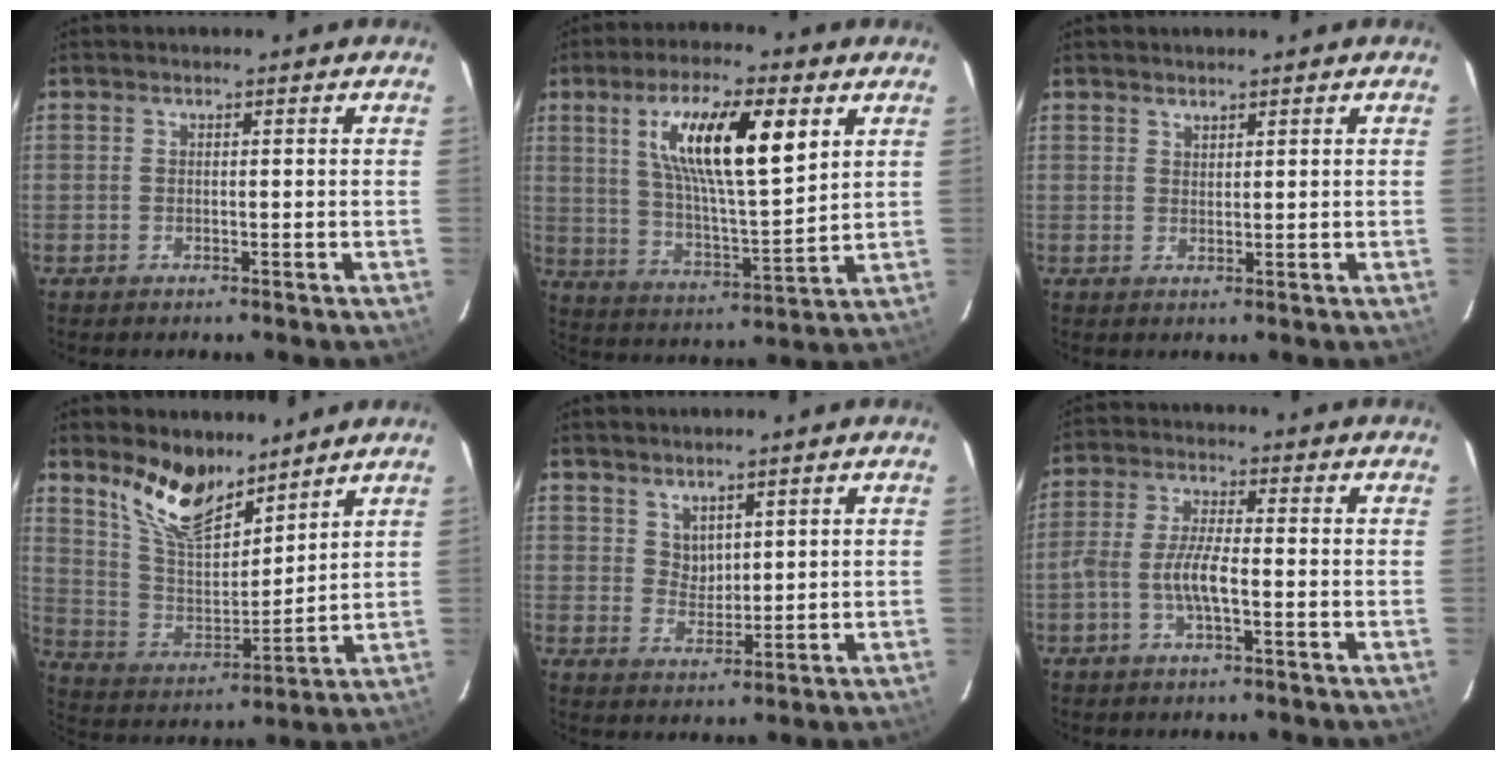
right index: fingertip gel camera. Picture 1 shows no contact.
{"total": 17.1, "force": [6.8, 4.5, 15.1], "torque": [-0.260, 0.006, 0.121]}
{"total": 1.2, "force": [1.1, 0.5, 0.2], "torque": [-0.002, 0.002, 0.020]}
{"total": 13.7, "force": [10.3, 5.4, 7.2], "torque": [-0.145, 0.002, 0.203]}
{"total": 3.6, "force": [2.7, 2.1, 1.1], "torque": [-0.011, 0.003, 0.055]}
{"total": 5.7, "force": [-2.0, 1.2, 5.2], "torque": [-0.113, 0.008, -0.041]}